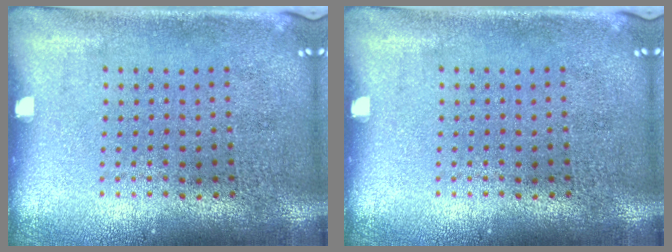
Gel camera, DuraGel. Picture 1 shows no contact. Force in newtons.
{"total": 0.0}